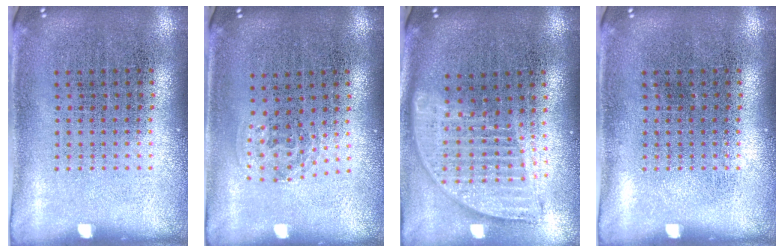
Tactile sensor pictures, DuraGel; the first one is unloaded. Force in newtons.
{"total": 1.0, "press": 0.6, "slide": 0.8}
{"total": 1.8, "press": 1.5, "slide": 1.0}
{"total": 0.0}